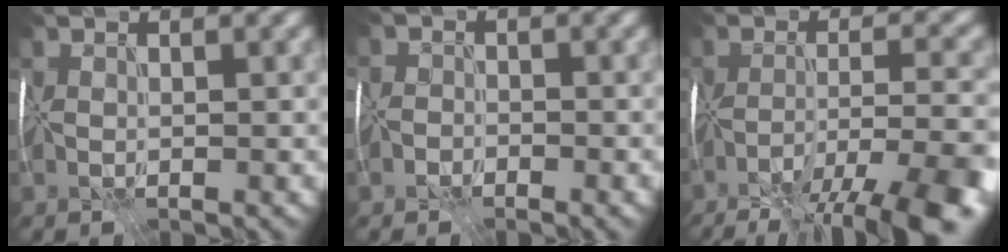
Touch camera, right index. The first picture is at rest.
{"total": 2.9, "force": [-2.2, 1.9, 0.4], "torque": [0.021, 0.005, -0.058]}
{"total": 12.1, "force": [-9.1, 1.6, 7.7], "torque": [-0.124, -0.024, -0.128]}